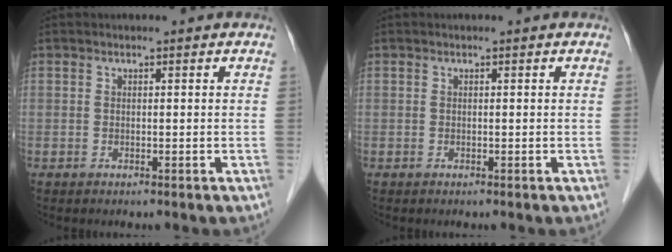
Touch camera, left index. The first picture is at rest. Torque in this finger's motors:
{"motor_torque": [0.00, 0.00, 0.08, 0.00]}